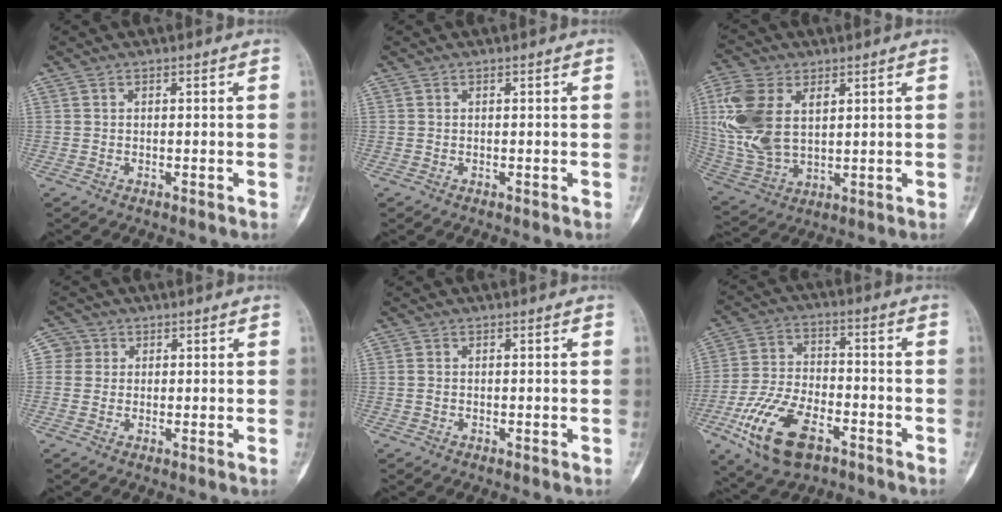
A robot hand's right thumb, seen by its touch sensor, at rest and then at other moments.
{"total": 0.0}
{"total": 15.1, "force": [3.9, 9.4, 11.2], "torque": [-0.241, -0.007, 0.085]}
{"total": 2.9, "force": [0.7, 2.8, 0.2], "torque": [0.016, 0.003, 0.004]}
{"total": 0.7, "force": [0.0, 0.5, 0.5], "torque": [-0.017, 0.001, 0.001]}
{"total": 15.5, "force": [-7.5, 8.1, 10.9], "torque": [-0.209, 0.021, -0.135]}